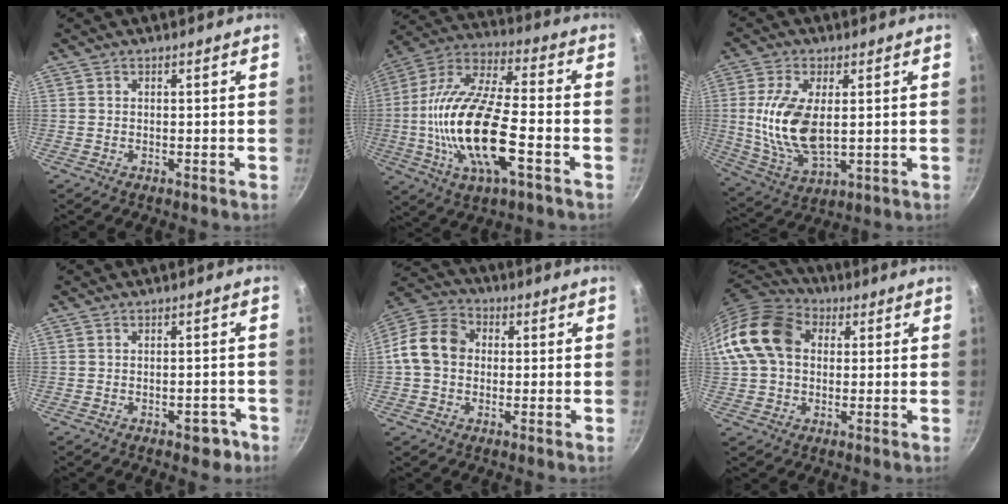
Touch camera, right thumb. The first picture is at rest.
{"total": 21.6, "force": [-5.2, 8.1, 19.4], "torque": [-0.377, 0.026, -0.110]}
{"total": 13.9, "force": [1.2, 7.1, 11.8], "torque": [-0.230, -0.012, 0.029]}
{"total": 3.5, "force": [-2.0, 1.9, 2.2], "torque": [-0.008, 0.022, -0.014]}
{"total": 11.0, "force": [0.1, 8.9, 6.5], "torque": [-0.093, 0.026, -0.020]}
{"total": 15.1, "force": [2.5, 11.3, 9.6], "torque": [-0.164, 0.027, 0.030]}